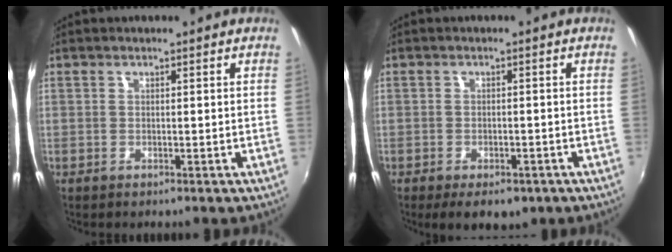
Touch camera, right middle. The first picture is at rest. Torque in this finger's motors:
{"motor_torque": [0.44, -0.42, 0.05, 0.06]}